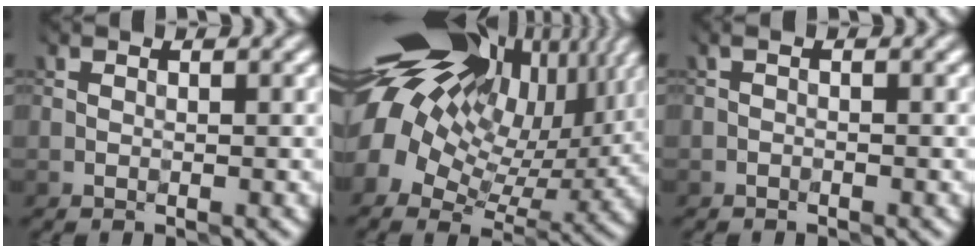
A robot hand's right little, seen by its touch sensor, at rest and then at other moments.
{"total": 19.1, "force": [6.2, 12.4, 13.1], "torque": [-0.268, 0.029, 0.098]}
{"total": 0.0}